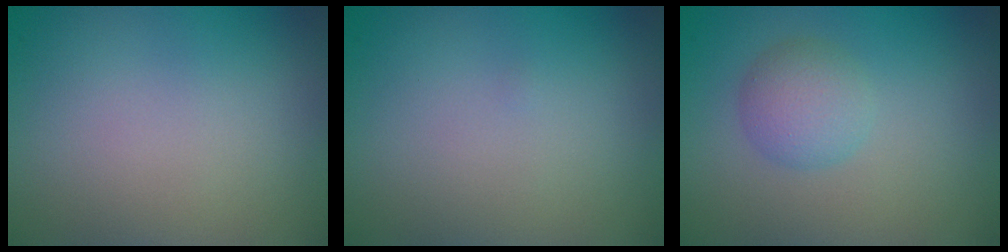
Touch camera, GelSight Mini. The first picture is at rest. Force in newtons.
{"total": 0.0}
{"total": 2.7, "press": 2.7, "slide": 0.1}